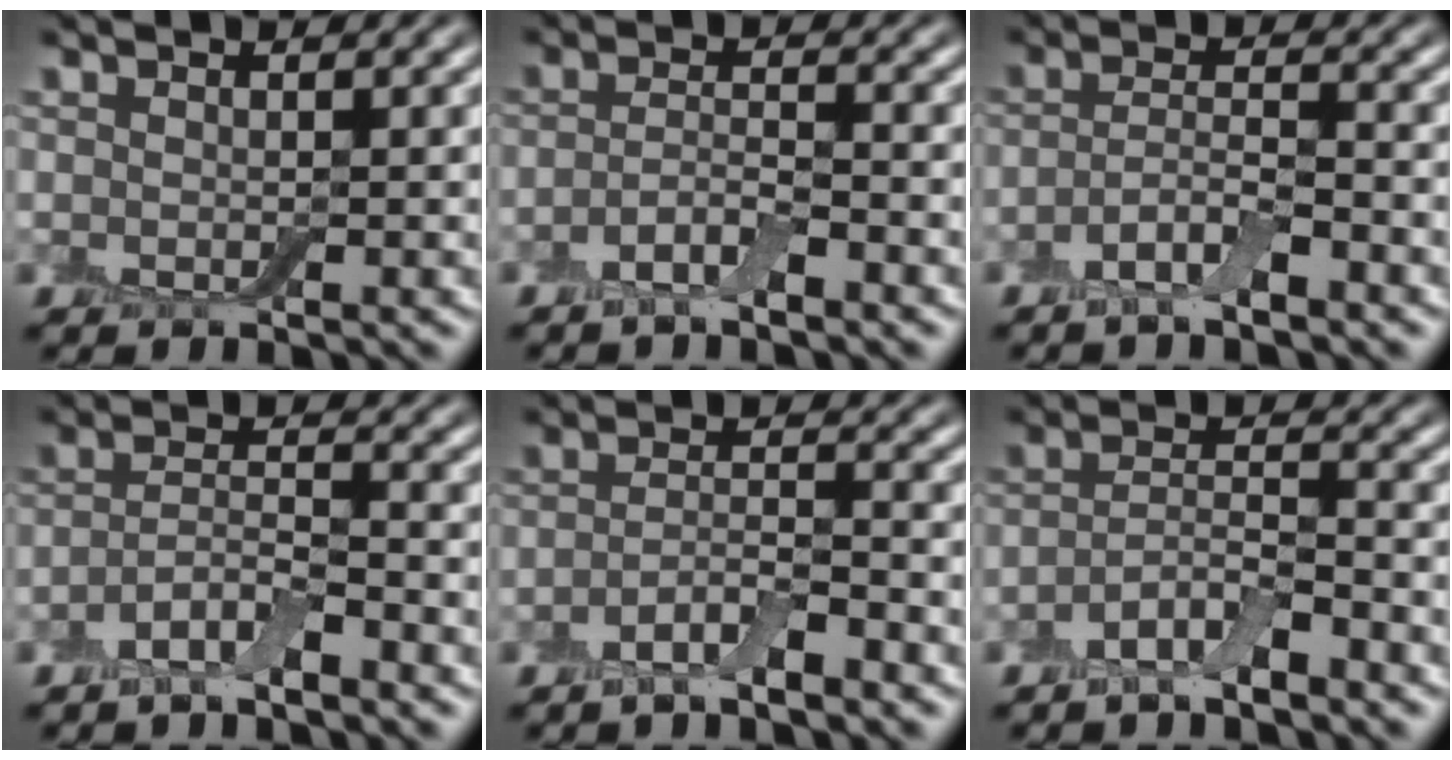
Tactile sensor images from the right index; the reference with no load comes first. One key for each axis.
{"total": 2.5, "fx": -1.5, "fy": 0.6, "fz": 1.9, "tx": -0.038, "ty": 0.004, "tz": -0.037}
{"total": 3.1, "fx": -1.8, "fy": 0.8, "fz": 2.4, "tx": -0.049, "ty": 0.003, "tz": -0.043}
{"total": 3.1, "fx": -2.1, "fy": 0.8, "fz": 2.2, "tx": -0.043, "ty": 0.003, "tz": -0.048}
{"total": 3.0, "fx": -2.0, "fy": 0.6, "fz": 2.2, "tx": -0.041, "ty": 0.005, "tz": -0.045}
{"total": 3.5, "fx": -2.4, "fy": 0.9, "fz": 2.4, "tx": -0.048, "ty": 0.003, "tz": -0.053}